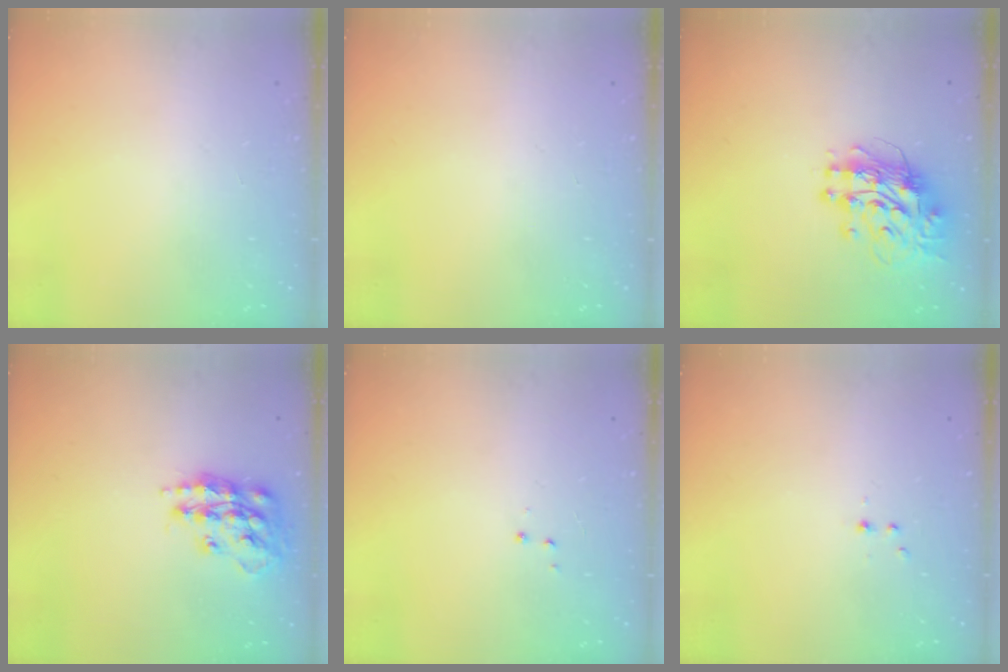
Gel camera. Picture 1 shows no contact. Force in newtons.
{"total": 0.0}
{"total": 12.3, "press": 12.3, "slide": 1.1}
{"total": 15.5, "press": 15.4, "slide": 1.3}
{"total": 2.9, "press": 2.8, "slide": 0.4}
{"total": 2.2, "press": 1.9, "slide": 1.2}